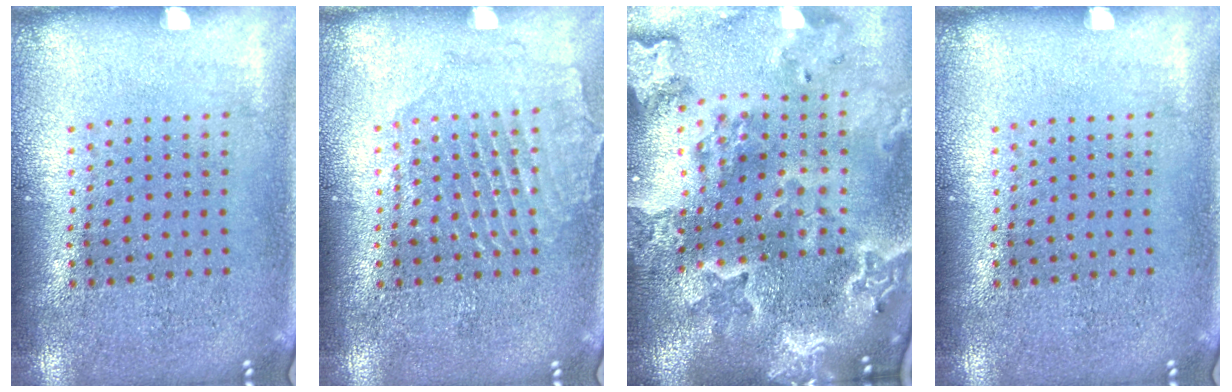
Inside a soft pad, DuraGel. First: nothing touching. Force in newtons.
{"total": 1.5, "press": 1.5, "slide": 0.1}
{"total": 3.5, "press": 3.1, "slide": 1.6}
{"total": 0.0}